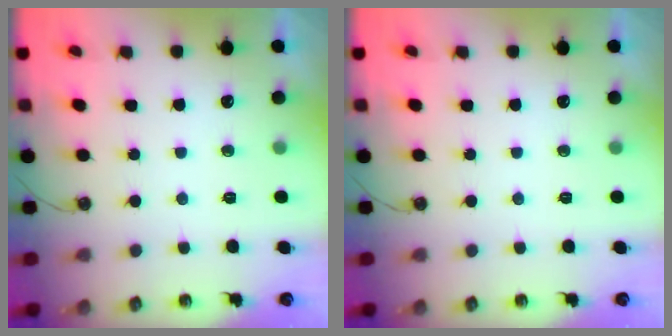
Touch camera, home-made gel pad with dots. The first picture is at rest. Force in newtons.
{"total": 0.0}